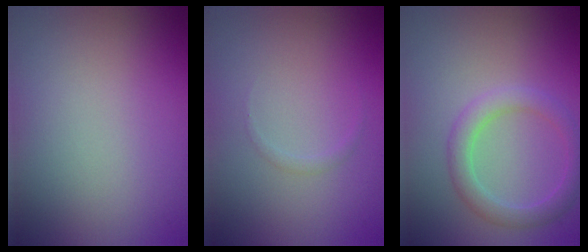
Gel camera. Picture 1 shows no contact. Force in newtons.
{"total": 0.5, "press": 0.5, "slide": 0.0}
{"total": 2.8, "press": 2.8, "slide": 0.0}